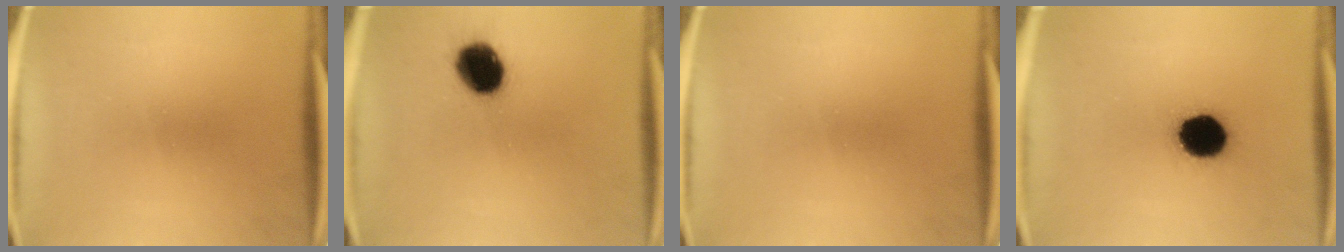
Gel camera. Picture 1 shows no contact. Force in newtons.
{"total": 11.8}
{"total": 0.0}
{"total": 14.1}